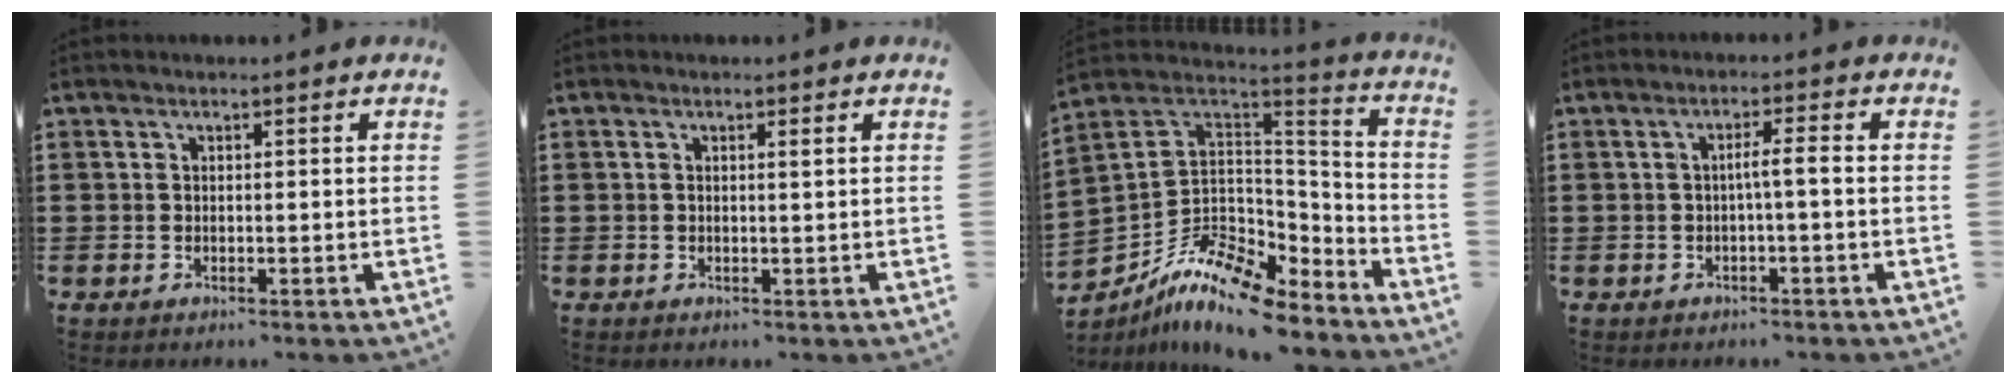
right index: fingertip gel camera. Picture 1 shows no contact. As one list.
[{"total": 0.8, "force": [0.2, 0.0, 0.7], "torque": [-0.014, -0.001, 0.004]}, {"total": 10.8, "force": [-8.0, 4.0, 6.0], "torque": [-0.130, 0.011, -0.155]}, {"total": 2.6, "force": [-0.5, -0.1, 2.6], "torque": [-0.047, -0.001, -0.012]}]